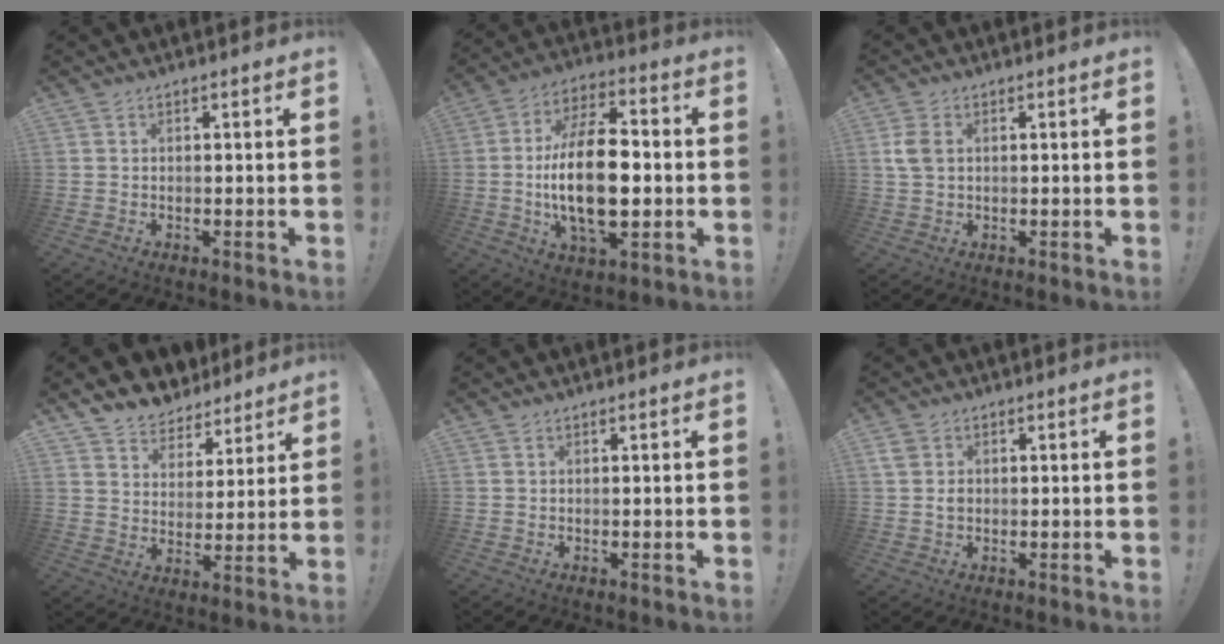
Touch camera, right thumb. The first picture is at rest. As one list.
[{"total": 20.9, "force": [-2.3, 10.6, 17.9], "torque": [-0.324, -0.004, -0.044]}, {"total": 4.4, "force": [1.0, 3.0, 3.0], "torque": [-0.066, -0.001, 0.018]}, {"total": 6.9, "force": [5.3, 4.4, 0.7], "torque": [-0.017, -0.052, 0.106]}, {"total": 0.0}, {"total": 2.7, "force": [0.4, 2.3, 1.4], "torque": [-0.012, -0.004, 0.006]}]